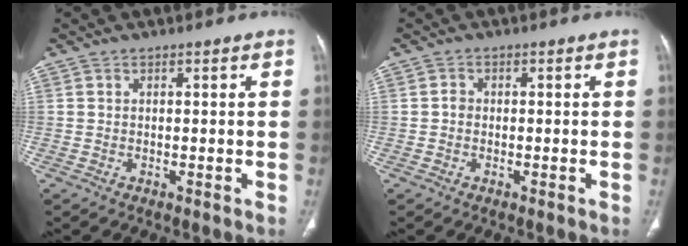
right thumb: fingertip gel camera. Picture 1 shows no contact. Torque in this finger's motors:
{"motor_torque": [0.53, 0.35, 0.11, -0.15, 0.05]}